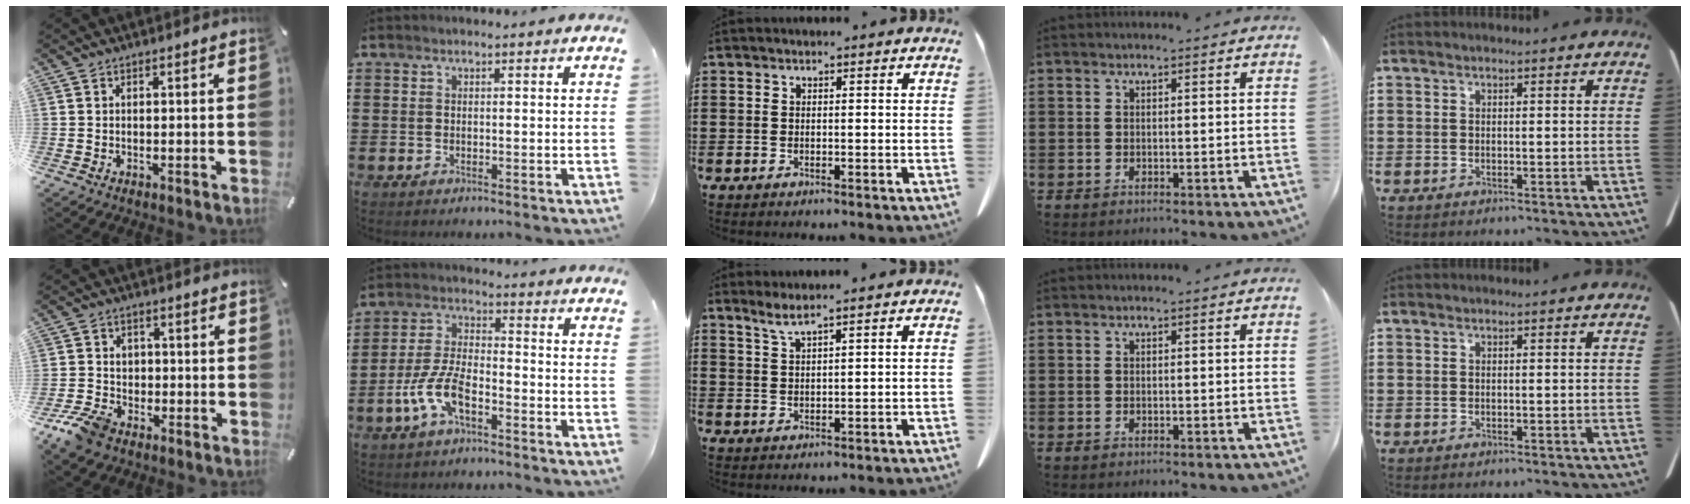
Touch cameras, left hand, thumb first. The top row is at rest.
{"thumb": {"total": 8.5, "force": [-4.3, 6.3, 3.7], "torque": [-0.088, 0.029, -0.080]}, "index": {"total": 7.8, "force": [-4.0, 2.9, 6.1], "torque": [-0.139, -0.003, -0.077]}, "middle": {"total": 2.5, "force": [2.0, -0.2, 1.5], "torque": [-0.034, -0.002, 0.038]}}